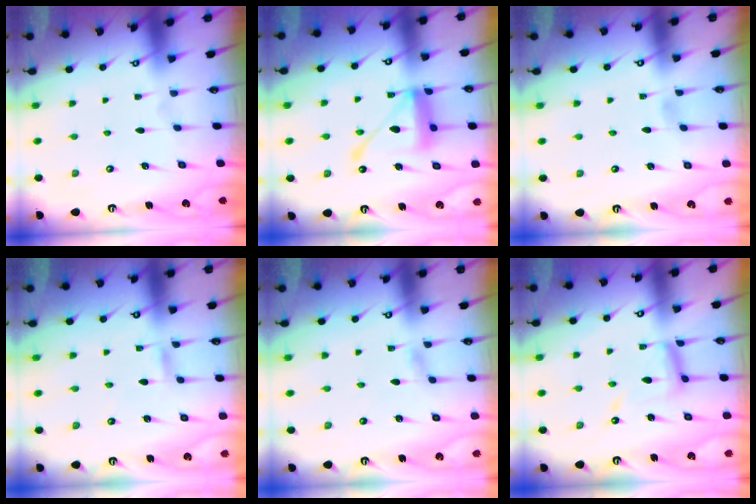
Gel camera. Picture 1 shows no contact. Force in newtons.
{"total": 15.5, "press": 15.5, "slide": 1.5}
{"total": 1.8, "press": 1.7, "slide": 0.2}
{"total": 1.9, "press": 1.9, "slide": 0.1}
{"total": 1.9, "press": 1.8, "slide": 0.2}
{"total": 11.8, "press": 11.7, "slide": 1.1}